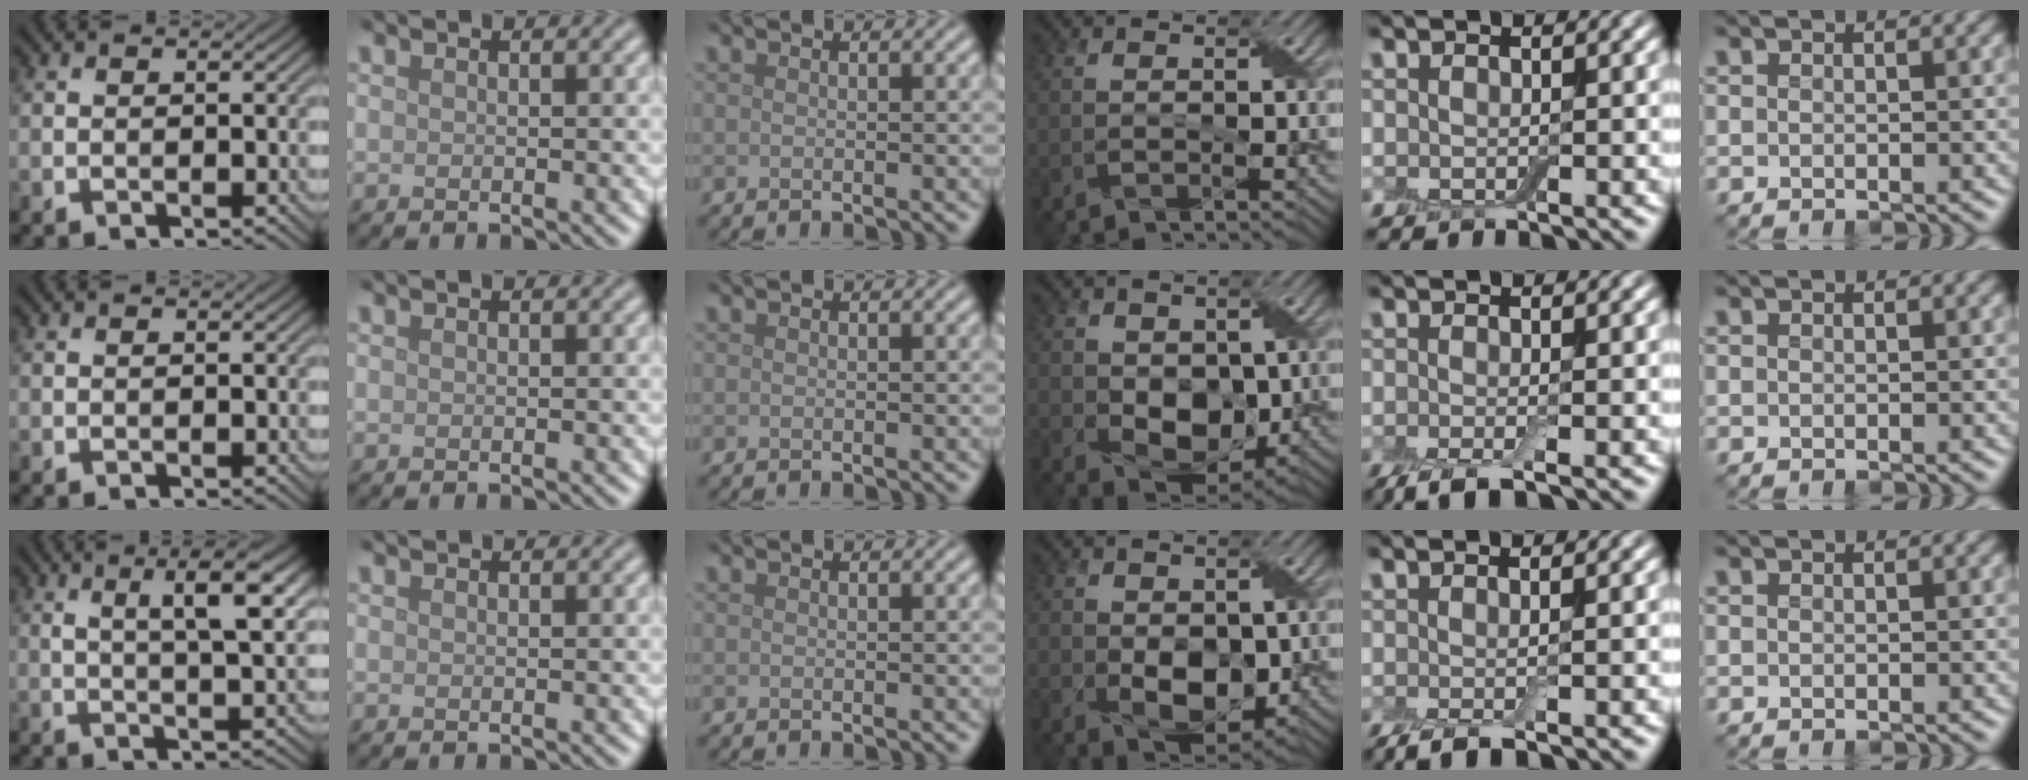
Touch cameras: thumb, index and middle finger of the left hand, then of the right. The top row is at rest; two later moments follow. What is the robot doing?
{"motion": "peel", "object": "small bumper sticker"}